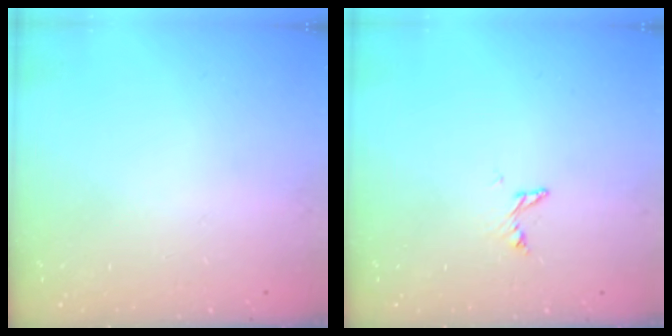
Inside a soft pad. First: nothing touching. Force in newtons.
{"total": 2.7, "press": 2.7, "slide": 0.1}